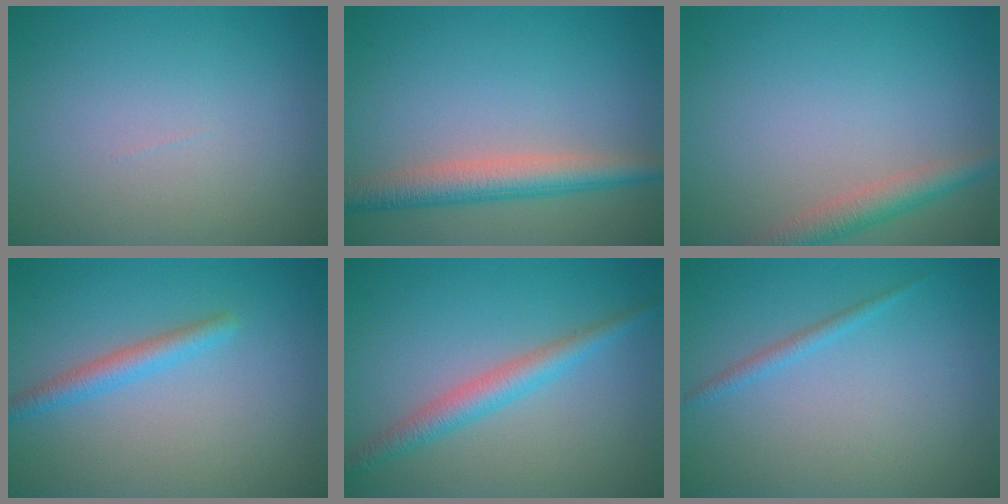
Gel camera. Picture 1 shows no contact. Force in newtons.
{"total": 4.3, "press": 4.3, "slide": 0.3}
{"total": 3.0, "press": 2.9, "slide": 0.1}
{"total": 2.2, "press": 2.2, "slide": 0.1}
{"total": 3.0, "press": 3.0, "slide": 0.0}
{"total": 1.1, "press": 1.1, "slide": 0.1}